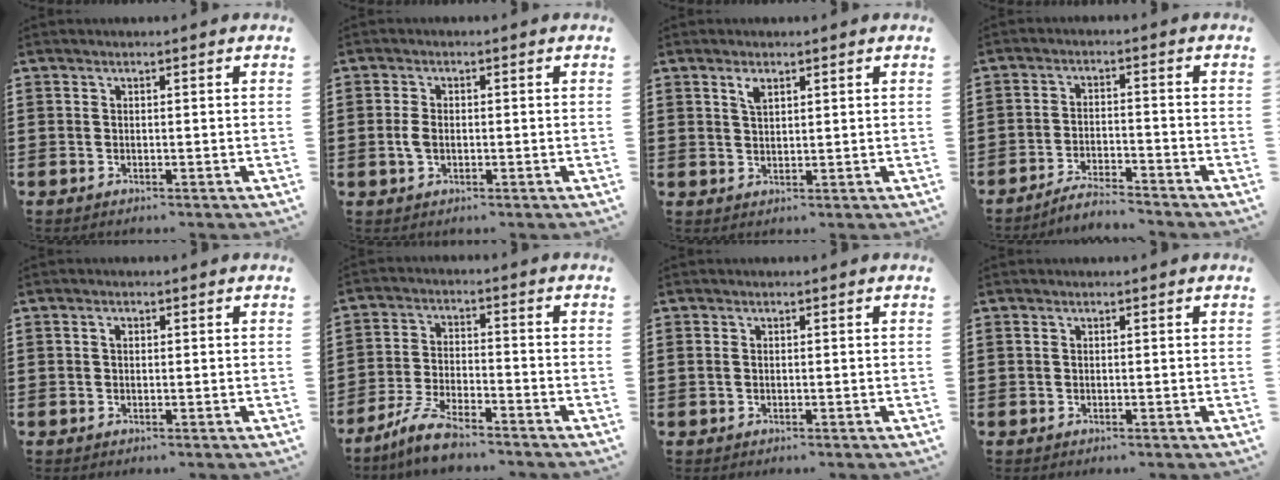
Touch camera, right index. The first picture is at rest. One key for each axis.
{"total": 2.4, "fx": -0.3, "fy": 1.4, "fz": 1.9, "tx": -0.053, "ty": -0.004, "tz": -0.011}
{"total": 2.2, "fx": 1.4, "fy": 0.9, "fz": 1.4, "tx": -0.032, "ty": 0.003, "tz": 0.025}
{"total": 3.7, "fx": -3.7, "fy": -0.1, "fz": 0.8, "tx": -0.016, "ty": 0.003, "tz": -0.075}
{"total": 1.0, "fx": 0.2, "fy": 0.6, "fz": 0.7, "tx": -0.015, "ty": 0.004, "tz": 0.004}
{"total": 6.1, "fx": -5.3, "fy": 0.7, "fz": 2.9, "tx": -0.074, "ty": -0.008, "tz": -0.105}
{"total": 0.7, "fx": 0.0, "fy": 0.5, "fz": 0.5, "tx": -0.013, "ty": 0.002, "tz": -0.001}
{"total": 0.0}